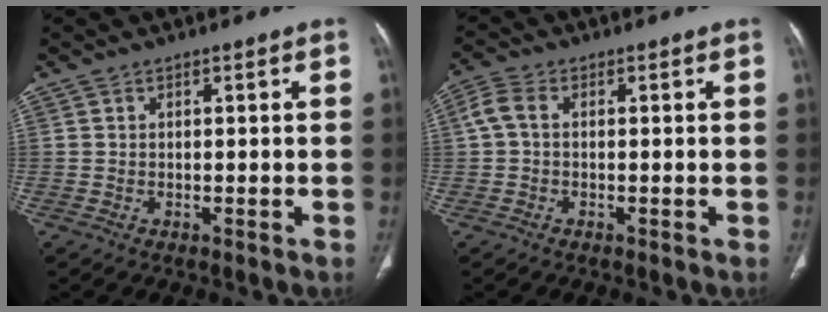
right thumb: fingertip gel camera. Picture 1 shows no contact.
{"total": 3.4, "force": [0.0, 2.1, 2.7], "torque": [-0.068, 0.007, -0.008]}